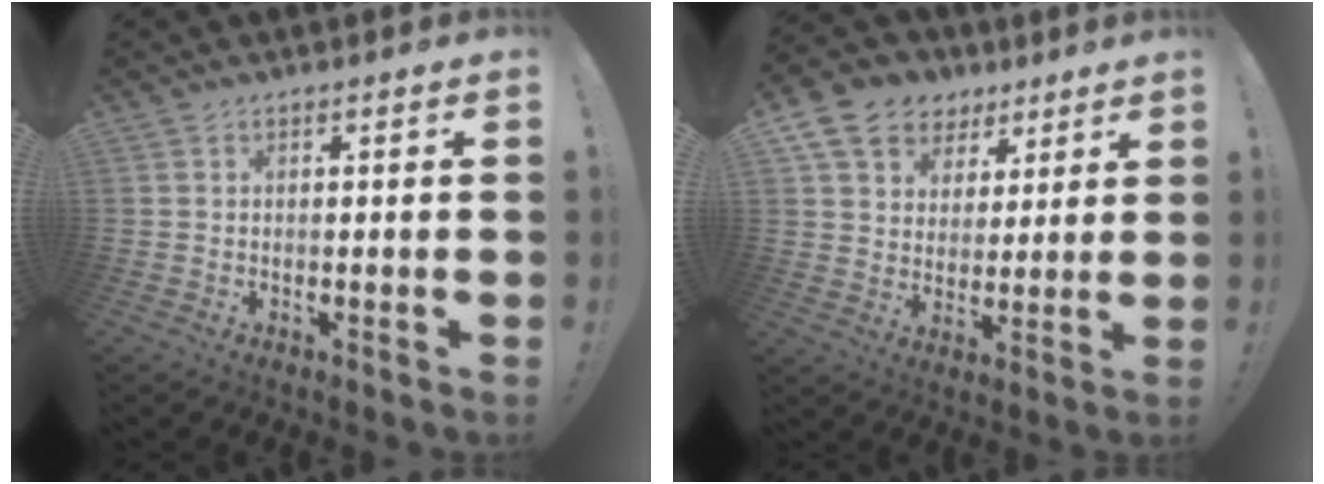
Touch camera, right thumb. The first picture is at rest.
{"total": 12.3, "force": [6.7, 9.5, 4.1], "torque": [-0.068, -0.041, 0.135]}